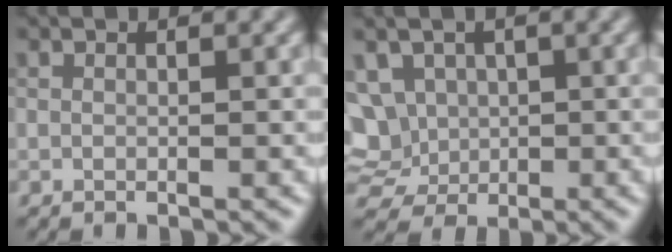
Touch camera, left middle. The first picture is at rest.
{"total": 8.5, "force": [1.9, 7.1, 4.2], "torque": [-0.096, 0.033, 0.021]}